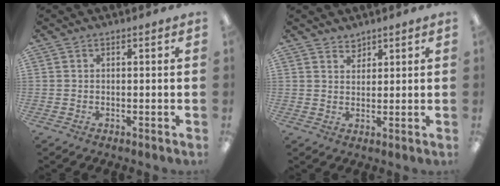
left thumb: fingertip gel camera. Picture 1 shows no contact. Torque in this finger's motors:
{"motor_torque": [-0.26, -0.25, -0.17, 0.21, 0.03]}